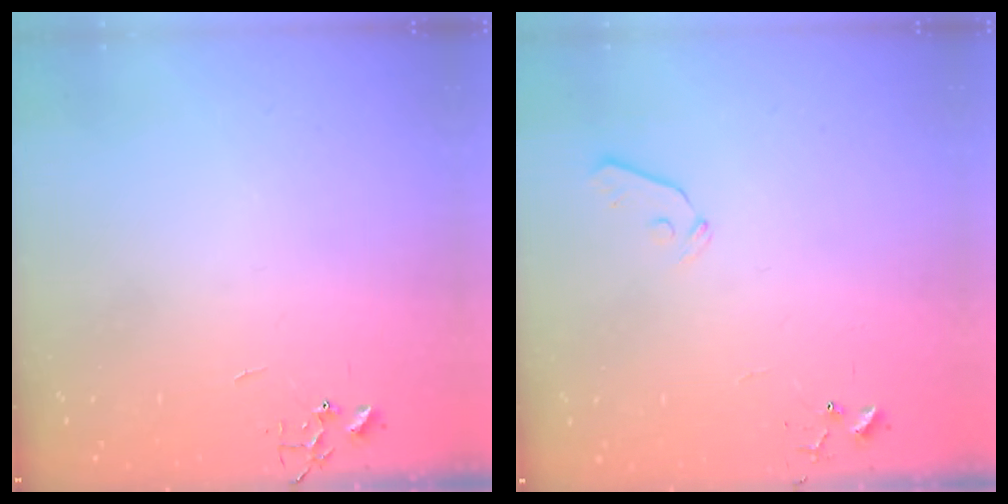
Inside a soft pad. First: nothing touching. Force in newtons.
{"total": 5.5, "press": 5.5, "slide": 0.5}